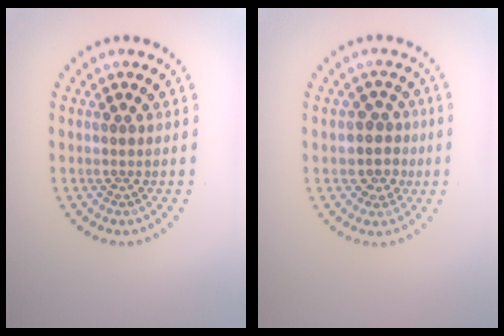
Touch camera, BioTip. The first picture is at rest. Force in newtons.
{"total": 2.5, "press": 2.2, "slide": 1.1}